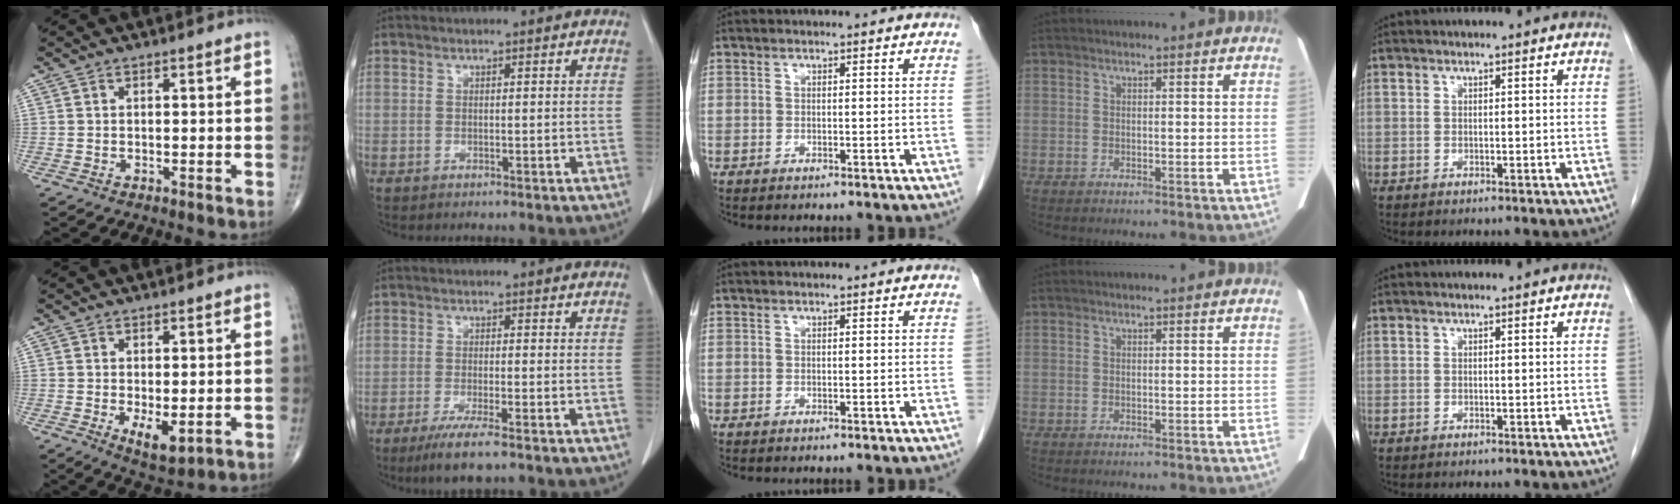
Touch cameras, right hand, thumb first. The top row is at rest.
{"thumb": {"total": 5.0, "force": [-0.9, 2.2, 4.4], "torque": [-0.067, -0.016, -0.004]}, "index": {"total": 6.2, "force": [-4.2, 0.2, 4.5], "torque": [-0.081, -0.017, -0.069]}}